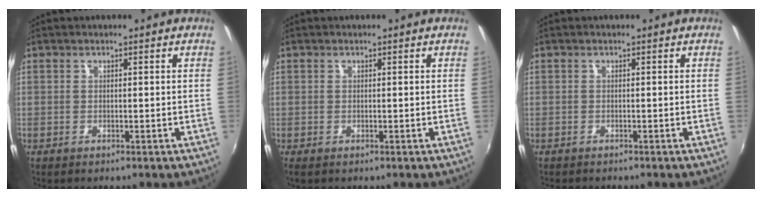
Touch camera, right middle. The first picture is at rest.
{"total": 0.0}
{"total": 0.9, "force": [-0.8, 0.1, 0.2], "torque": [-0.005, -0.004, -0.013]}